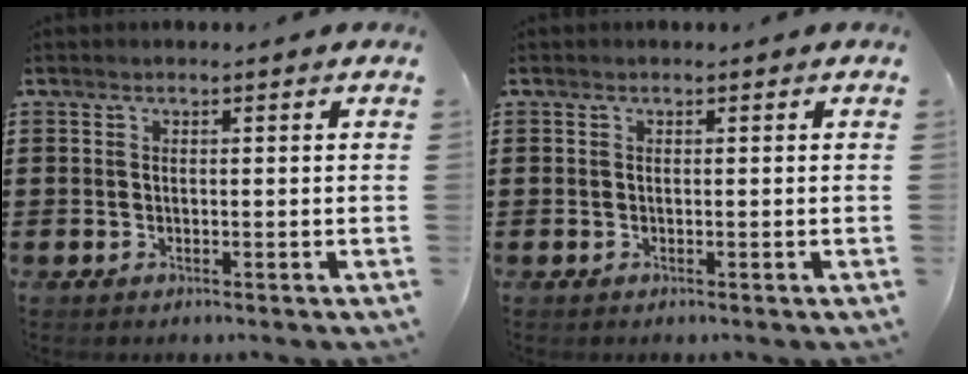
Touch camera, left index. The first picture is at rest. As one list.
[{"total": 0.0}]